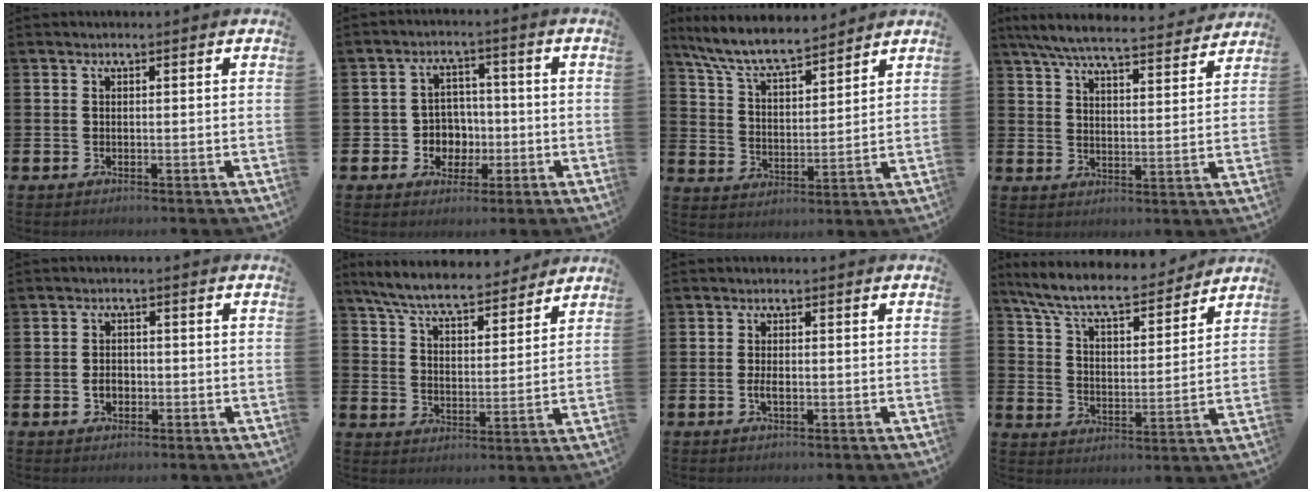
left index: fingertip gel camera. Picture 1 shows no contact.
{"total": 4.4, "force": [-0.4, 4.3, 0.7], "torque": [-0.026, 0.001, -0.014]}
{"total": 8.1, "force": [7.5, 1.3, 2.8], "torque": [-0.082, -0.044, 0.134]}
{"total": 7.4, "force": [6.9, 0.8, 2.6], "torque": [-0.064, -0.043, 0.120]}
{"total": 2.1, "force": [-0.6, 1.6, 1.2], "torque": [-0.011, 0.000, -0.016]}
{"total": 7.6, "force": [7.0, 1.4, 2.5], "torque": [-0.077, -0.039, 0.123]}
{"total": 1.6, "force": [-0.4, 0.6, 1.4], "torque": [-0.021, -0.003, -0.008]}
{"total": 8.6, "force": [7.8, 1.6, 3.2], "torque": [-0.095, -0.051, 0.135]}